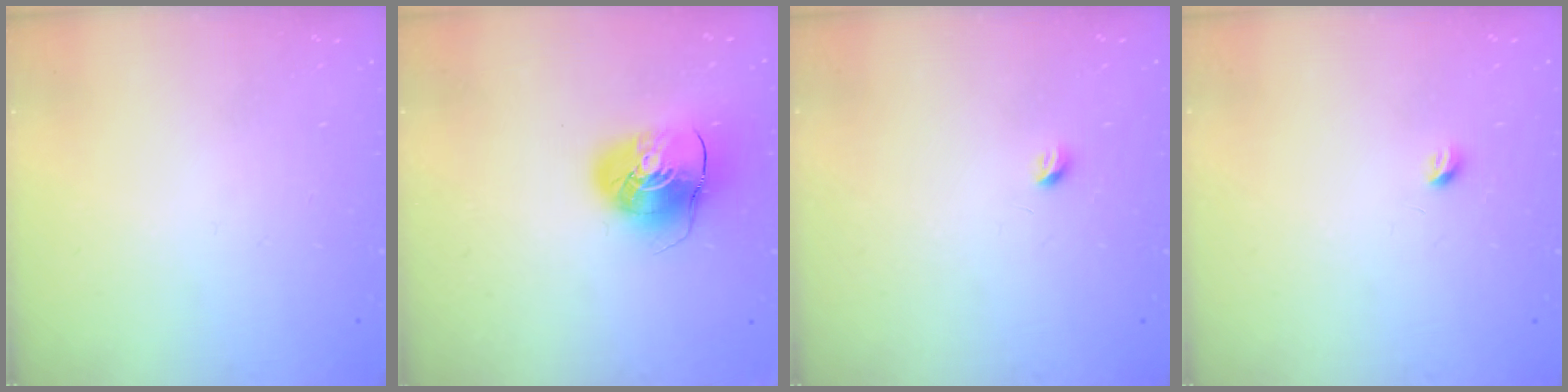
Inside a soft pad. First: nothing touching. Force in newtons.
{"total": 10.2, "press": 10.1, "slide": 1.3}
{"total": 3.2, "press": 3.1, "slide": 0.5}
{"total": 3.2, "press": 3.1, "slide": 0.5}